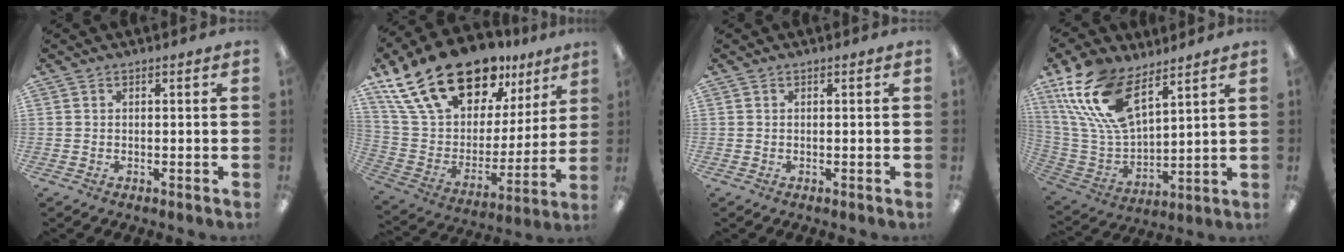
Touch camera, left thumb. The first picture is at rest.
{"total": 24.0, "force": [17.9, 11.2, 11.4], "torque": [-0.216, -0.115, 0.326]}
{"total": 0.0}
{"total": 20.1, "force": [11.2, 9.8, 13.5], "torque": [-0.312, -0.042, 0.202]}